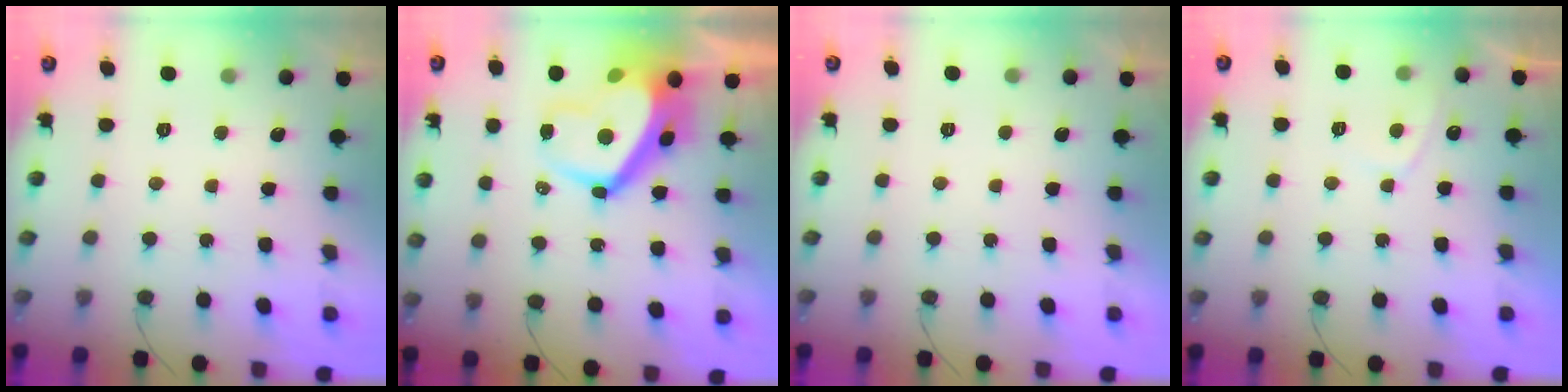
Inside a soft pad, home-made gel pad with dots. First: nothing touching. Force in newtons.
{"total": 12.4, "press": 12.3, "slide": 1.4}
{"total": 2.2, "press": 2.2, "slide": 0.3}
{"total": 1.9, "press": 1.8, "slide": 0.7}